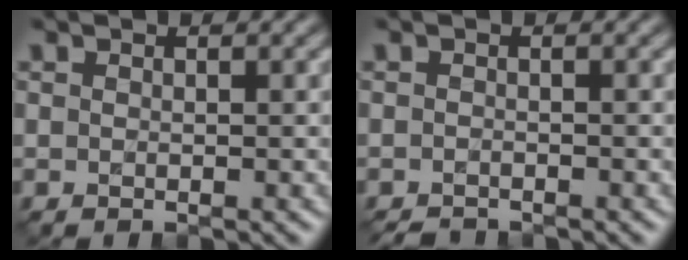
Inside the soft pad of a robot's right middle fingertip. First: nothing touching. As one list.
[{"total": 1.6, "force": [-1.5, 0.2, 0.2], "torque": [0.001, -0.009, -0.027]}]